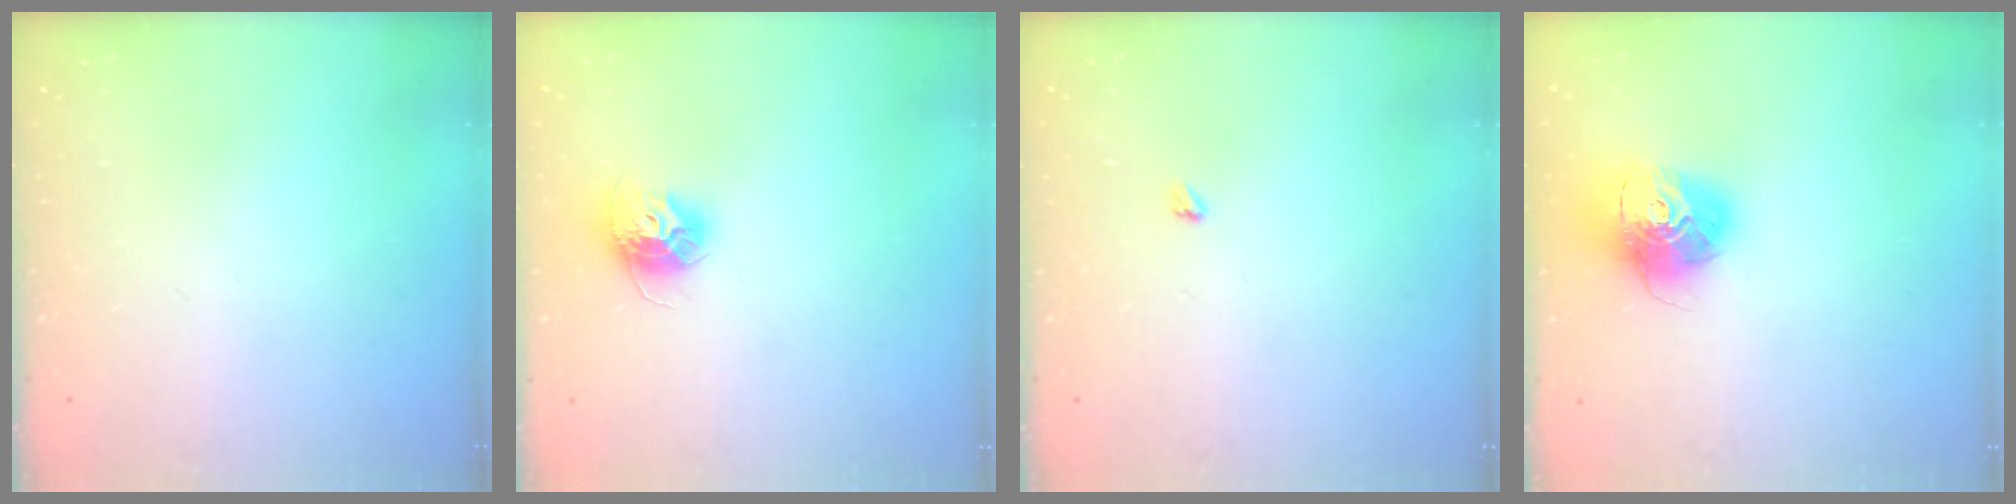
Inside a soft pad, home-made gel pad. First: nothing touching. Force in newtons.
{"total": 10.4, "press": 10.4, "slide": 0.5}
{"total": 2.4, "press": 2.4, "slide": 0.4}
{"total": 16.1, "press": 16.0, "slide": 1.5}